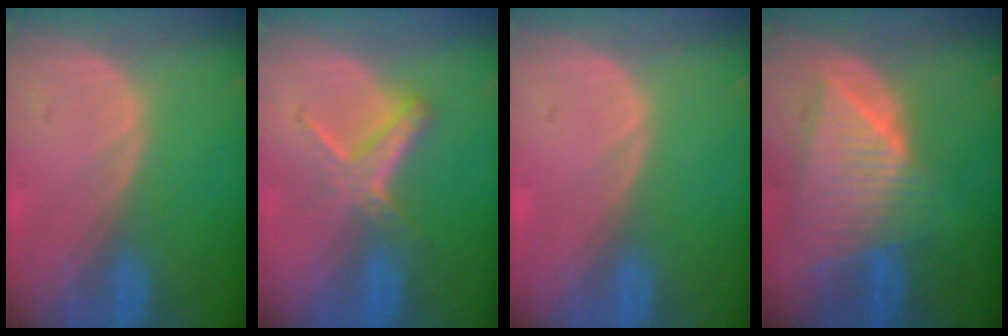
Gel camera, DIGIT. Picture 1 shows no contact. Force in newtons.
{"total": 5.8, "press": 5.2, "slide": 2.7}
{"total": 0.7, "press": 0.1, "slide": 0.7}
{"total": 9.1, "press": 8.0, "slide": 4.4}